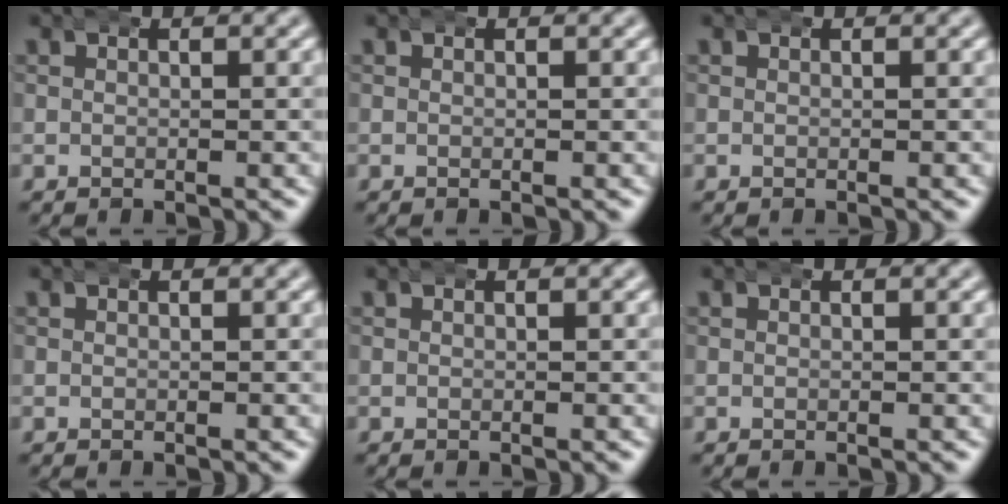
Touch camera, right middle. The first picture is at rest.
{"total": 0.0}
{"total": 0.0}
{"total": 0.0}
{"total": 0.0}
{"total": 0.0}